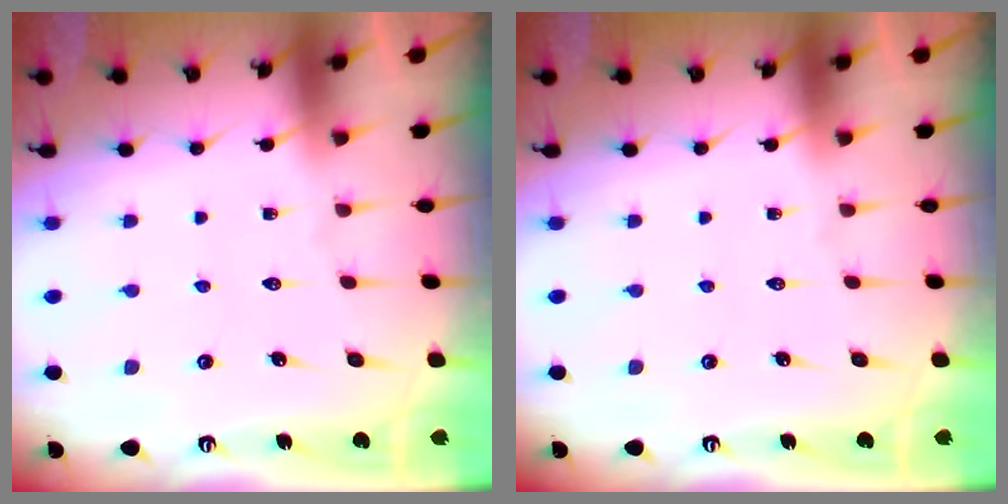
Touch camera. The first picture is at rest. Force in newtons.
{"total": 0.0}